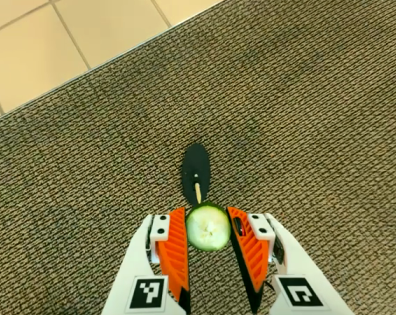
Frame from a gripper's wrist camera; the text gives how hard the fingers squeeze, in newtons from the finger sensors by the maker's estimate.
{"total": 7.3, "left": 7.3, "right": 7.2}